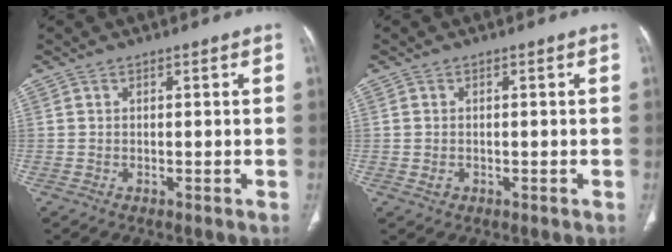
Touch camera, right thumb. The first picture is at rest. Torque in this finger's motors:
{"motor_torque": [-0.15, 0.01, -0.24, 0.11, 0.08]}